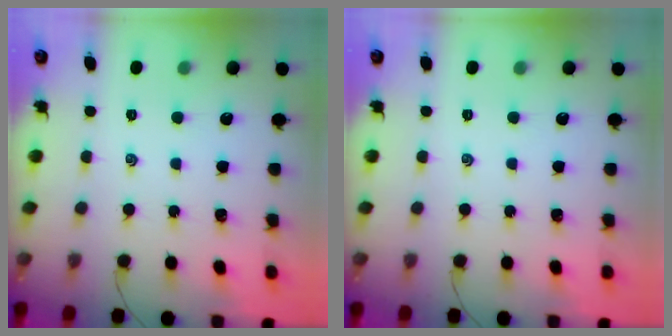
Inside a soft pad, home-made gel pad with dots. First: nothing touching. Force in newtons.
{"total": 0.0}